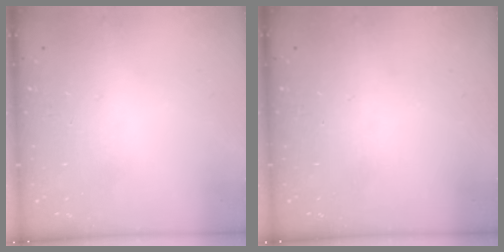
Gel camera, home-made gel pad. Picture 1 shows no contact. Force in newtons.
{"total": 0.0}